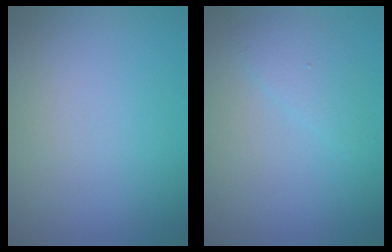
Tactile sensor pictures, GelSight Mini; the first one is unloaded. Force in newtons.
{"total": 1.7, "press": 1.7, "slide": 0.2}